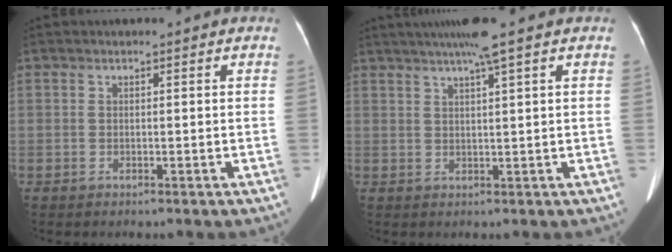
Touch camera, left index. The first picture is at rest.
{"total": 5.8, "force": [3.9, -1.1, 4.1], "torque": [-0.069, 0.018, 0.066]}